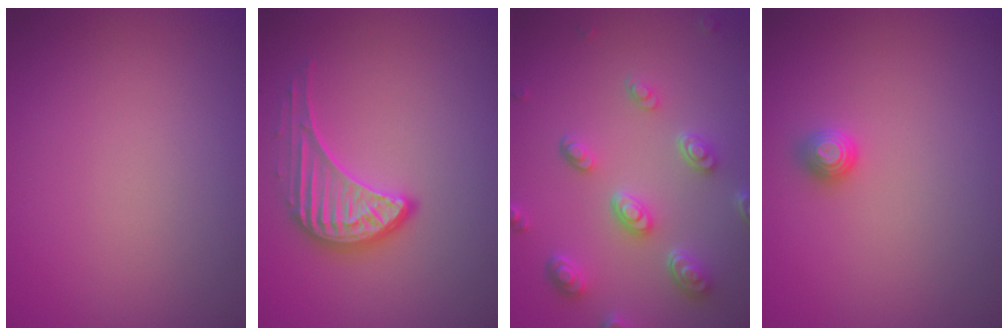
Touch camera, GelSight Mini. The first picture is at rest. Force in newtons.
{"total": 3.5, "press": 3.0, "slide": 1.8}
{"total": 5.1, "press": 3.8, "slide": 3.3}
{"total": 1.1, "press": 1.0, "slide": 0.4}